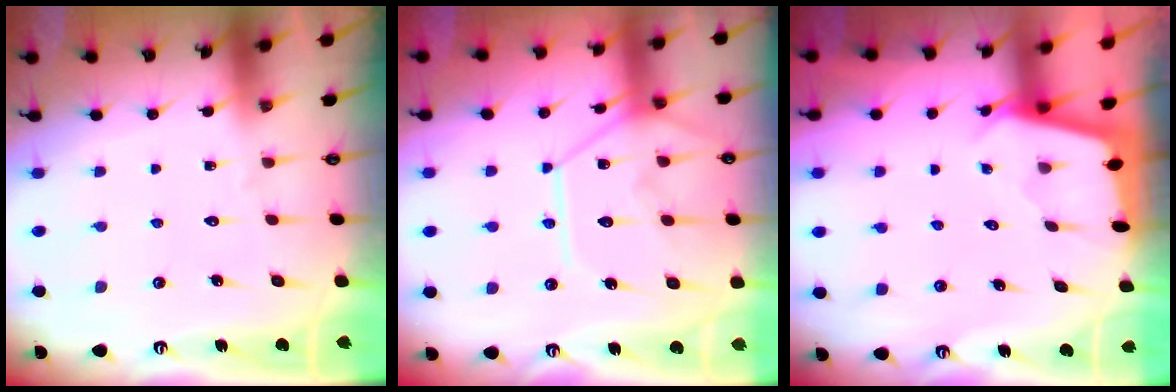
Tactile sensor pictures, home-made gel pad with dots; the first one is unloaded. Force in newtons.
{"total": 12.7, "press": 12.7, "slide": 1.2}
{"total": 1.8, "press": 1.8, "slide": 0.2}